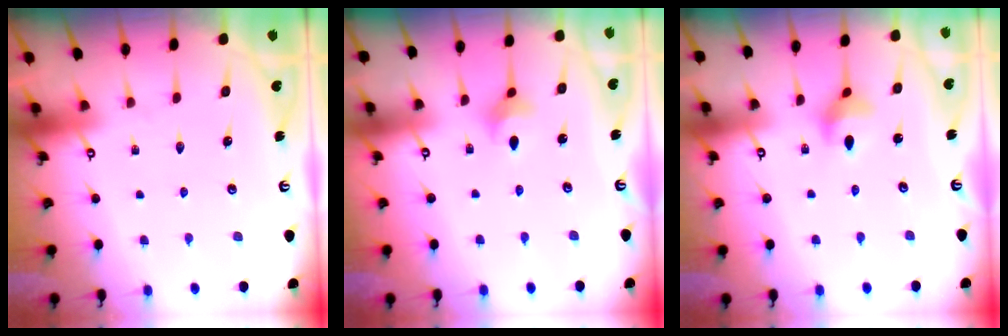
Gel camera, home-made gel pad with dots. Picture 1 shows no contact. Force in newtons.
{"total": 3.0, "press": 3.0, "slide": 0.7}
{"total": 3.8, "press": 3.8, "slide": 0.6}